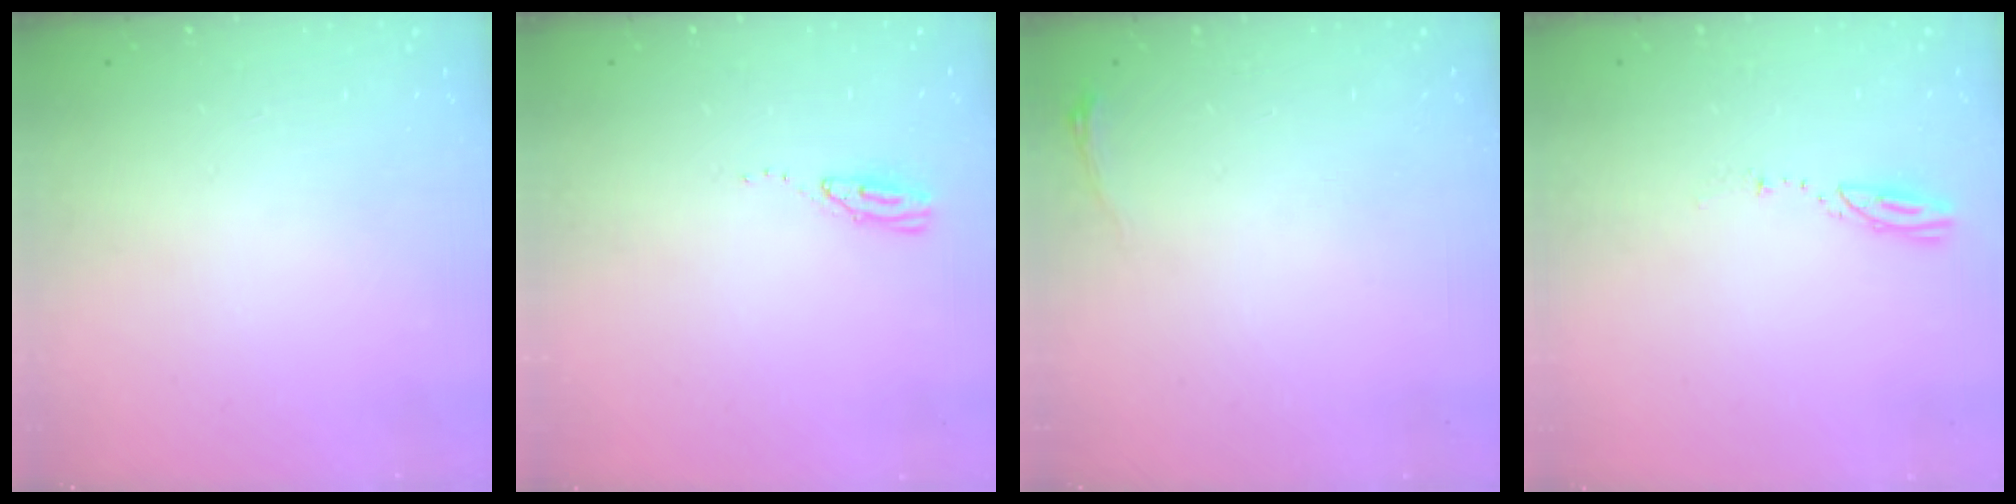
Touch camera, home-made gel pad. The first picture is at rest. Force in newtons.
{"total": 3.6, "press": 3.5, "slide": 0.3}
{"total": 3.1, "press": 3.0, "slide": 0.9}
{"total": 3.1, "press": 3.1, "slide": 0.3}